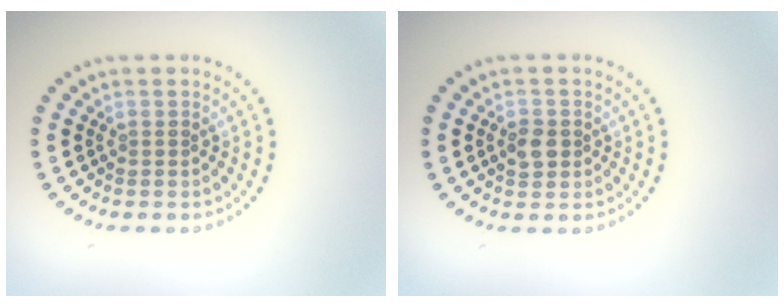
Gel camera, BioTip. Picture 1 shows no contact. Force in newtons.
{"total": 2.0, "press": 2.0, "slide": 0.3}